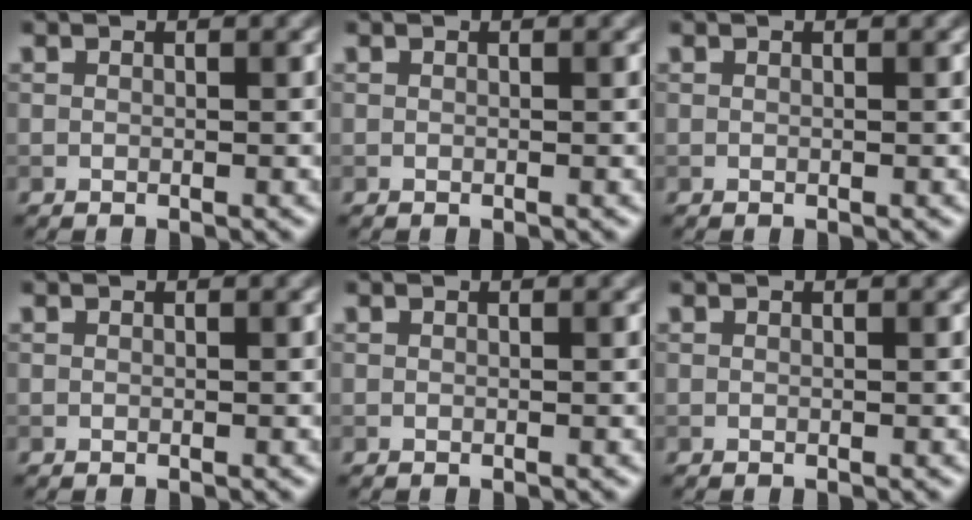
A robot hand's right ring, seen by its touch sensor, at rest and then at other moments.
{"total": 0.0}
{"total": 0.0}
{"total": 0.0}
{"total": 0.0}
{"total": 0.0}